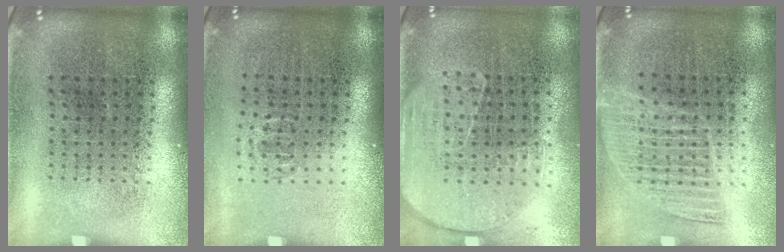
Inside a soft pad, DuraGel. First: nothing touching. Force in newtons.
{"total": 0.6, "press": 0.4, "slide": 0.4}
{"total": 1.7, "press": 1.5, "slide": 0.9}
{"total": 1.3, "press": 1.2, "slide": 0.7}